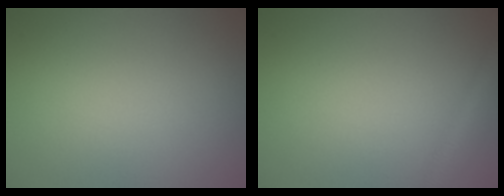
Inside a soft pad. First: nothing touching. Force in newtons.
{"total": 1.4, "press": 1.4, "slide": 0.1}